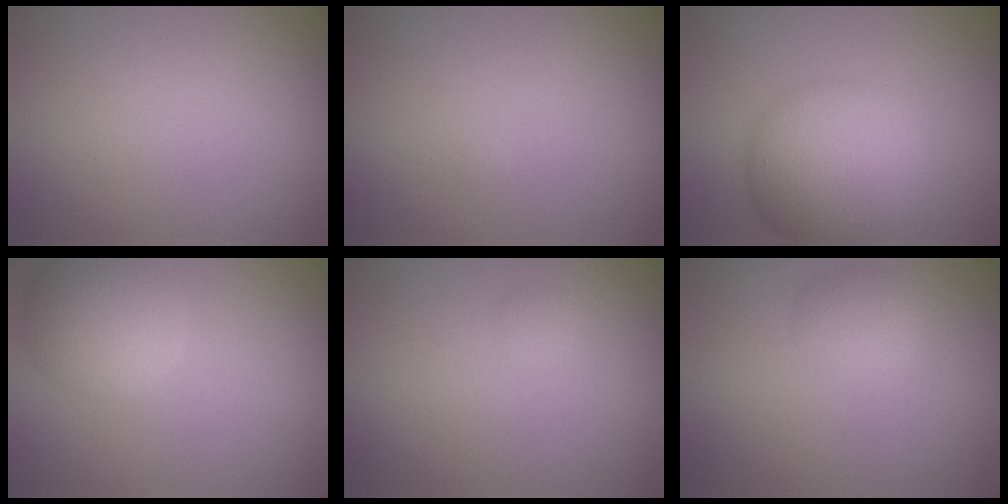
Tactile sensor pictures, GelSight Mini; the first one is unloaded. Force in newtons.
{"total": 0.0}
{"total": 8.6, "press": 8.6, "slide": 0.1}
{"total": 5.4, "press": 5.4, "slide": 0.5}
{"total": 0.6, "press": 0.6, "slide": 0.1}
{"total": 2.3, "press": 2.3, "slide": 0.2}